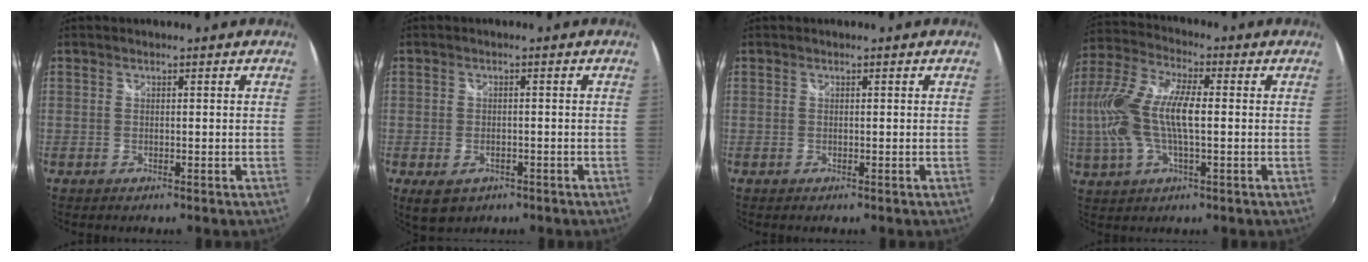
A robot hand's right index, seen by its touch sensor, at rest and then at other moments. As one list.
[{"total": 5.1, "force": [-2.6, 3.3, 2.9], "torque": [-0.061, -0.015, -0.037]}, {"total": 0.0}, {"total": 15.0, "force": [-0.5, 5.4, 13.9], "torque": [-0.283, 0.010, -0.011]}]